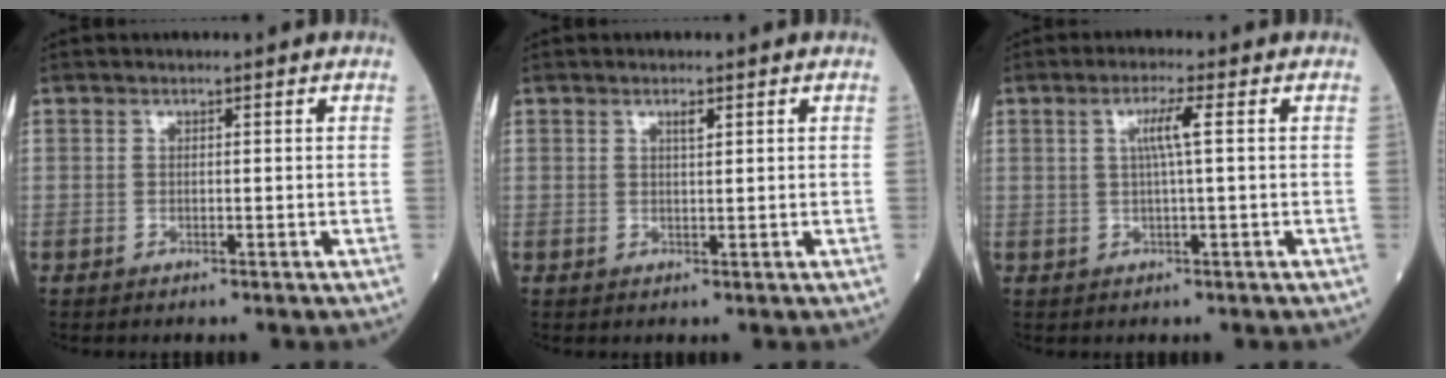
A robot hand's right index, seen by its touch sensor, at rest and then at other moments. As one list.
[{"total": 1.2, "force": [0.7, 0.2, 1.0], "torque": [-0.019, -0.002, 0.011]}, {"total": 3.5, "force": [0.7, -0.5, 3.4], "torque": [-0.065, 0.003, 0.011]}]